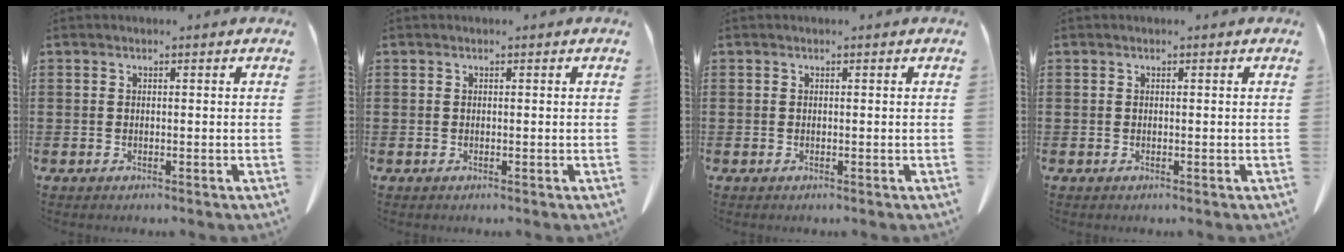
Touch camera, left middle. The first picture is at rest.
{"total": 0.0}
{"total": 0.0}
{"total": 0.0}